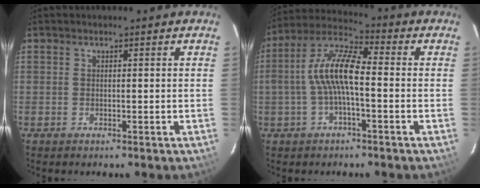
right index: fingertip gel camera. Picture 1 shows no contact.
{"total": 9.8, "force": [-1.2, 3.0, 9.3], "torque": [-0.195, 0.018, -0.025]}